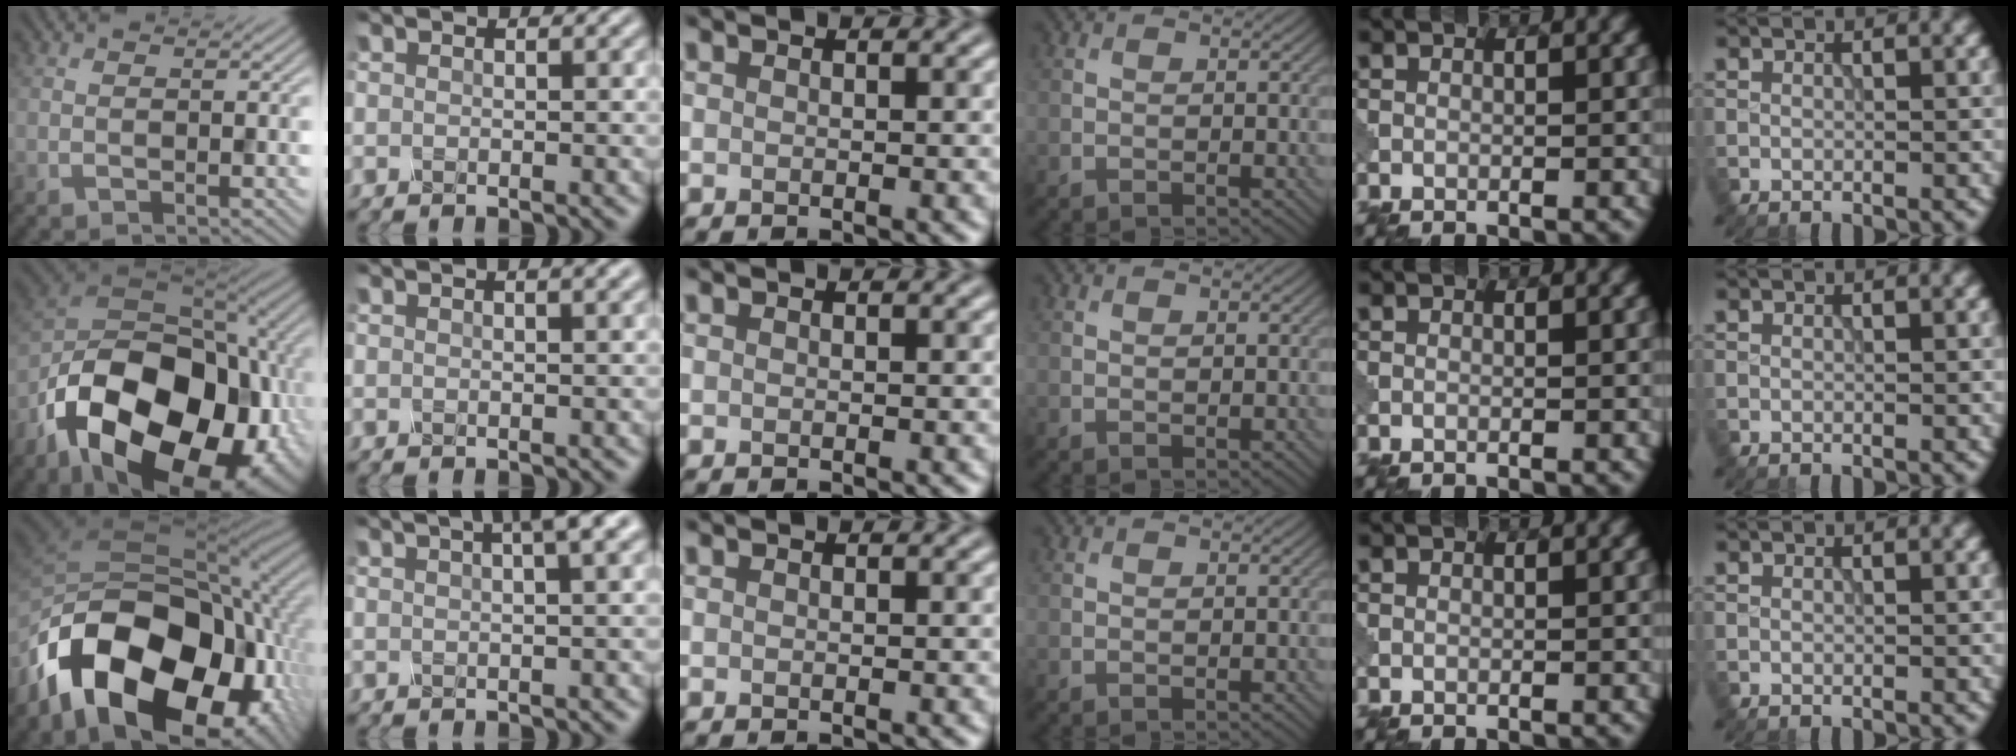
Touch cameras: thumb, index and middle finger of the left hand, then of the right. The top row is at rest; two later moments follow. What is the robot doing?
{"motion": "shake", "object": "sieve"}